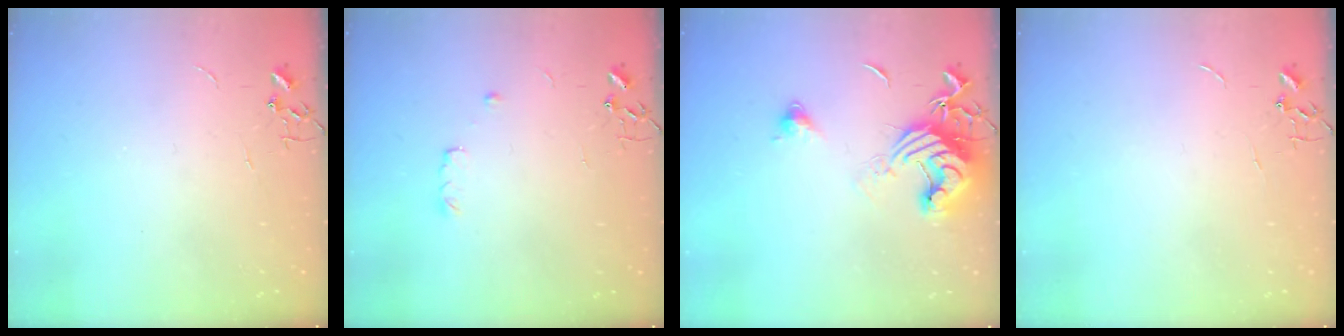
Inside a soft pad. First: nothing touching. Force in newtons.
{"total": 4.5, "press": 4.5, "slide": 0.7}
{"total": 13.8, "press": 13.7, "slide": 1.8}
{"total": 0.0}